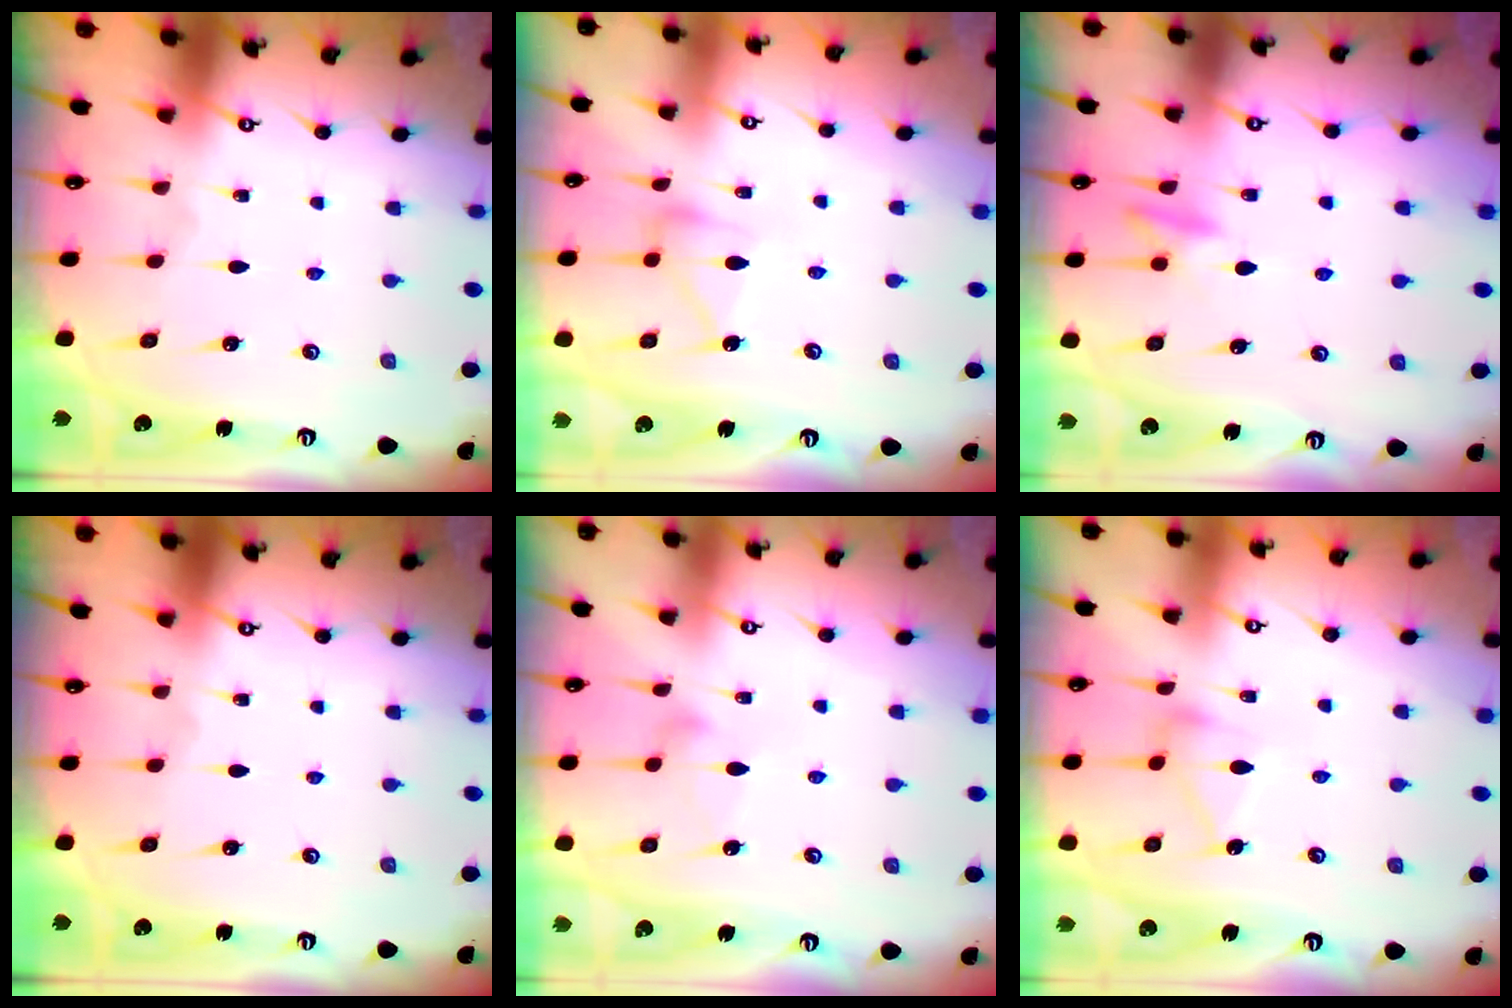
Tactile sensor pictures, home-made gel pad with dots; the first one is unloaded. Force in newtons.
{"total": 10.0, "press": 10.0, "slide": 0.6}
{"total": 9.4, "press": 9.3, "slide": 1.6}
{"total": 0.0}
{"total": 7.8, "press": 7.8, "slide": 0.3}
{"total": 10.1, "press": 10.1, "slide": 0.4}